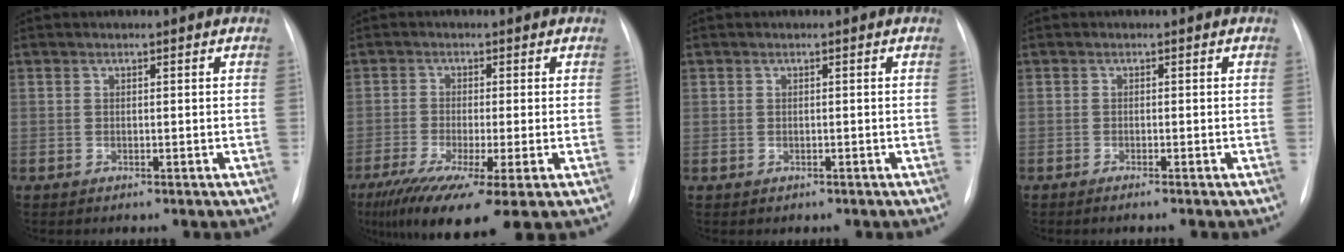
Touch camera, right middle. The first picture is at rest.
{"total": 13.1, "force": [-8.0, 1.3, 10.3], "torque": [-0.166, -0.039, -0.132]}
{"total": 0.8, "force": [-0.3, 0.8, 0.0], "torque": [-0.001, 0.005, -0.005]}
{"total": 1.2, "force": [-1.0, -0.2, 0.7], "torque": [-0.011, 0.000, -0.014]}